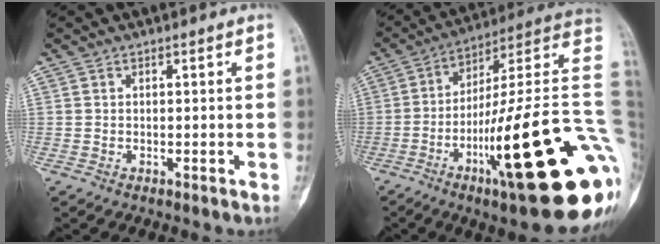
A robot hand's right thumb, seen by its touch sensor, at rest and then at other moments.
{"total": 32.4, "force": [-9.1, 6.1, 30.5], "torque": [-0.346, 0.044, -0.147]}